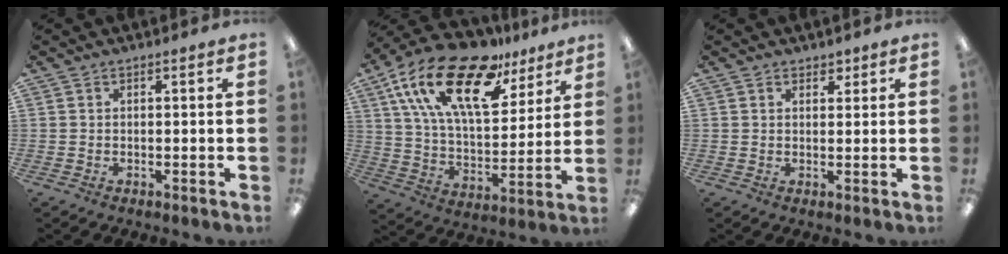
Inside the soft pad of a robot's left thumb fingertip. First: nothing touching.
{"total": 24.0, "force": [14.6, 10.3, 16.1], "torque": [-0.298, -0.076, 0.252]}
{"total": 2.1, "force": [1.5, 1.3, 0.5], "torque": [-0.002, -0.002, 0.027]}